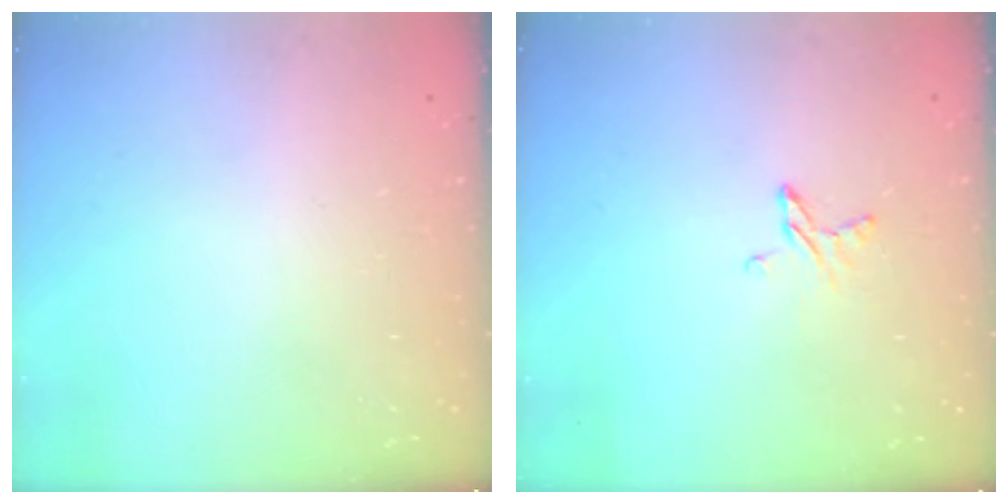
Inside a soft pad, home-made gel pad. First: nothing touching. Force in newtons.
{"total": 4.6, "press": 4.5, "slide": 0.4}